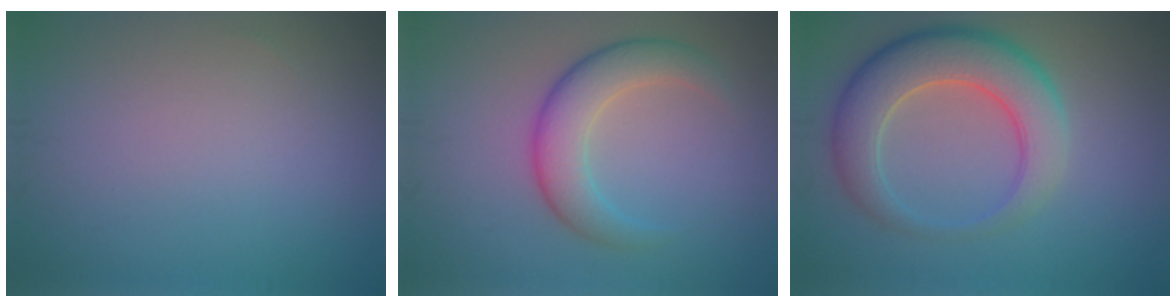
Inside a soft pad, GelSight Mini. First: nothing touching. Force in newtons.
{"total": 4.6, "press": 4.6, "slide": 0.1}
{"total": 7.1, "press": 7.1, "slide": 0.5}